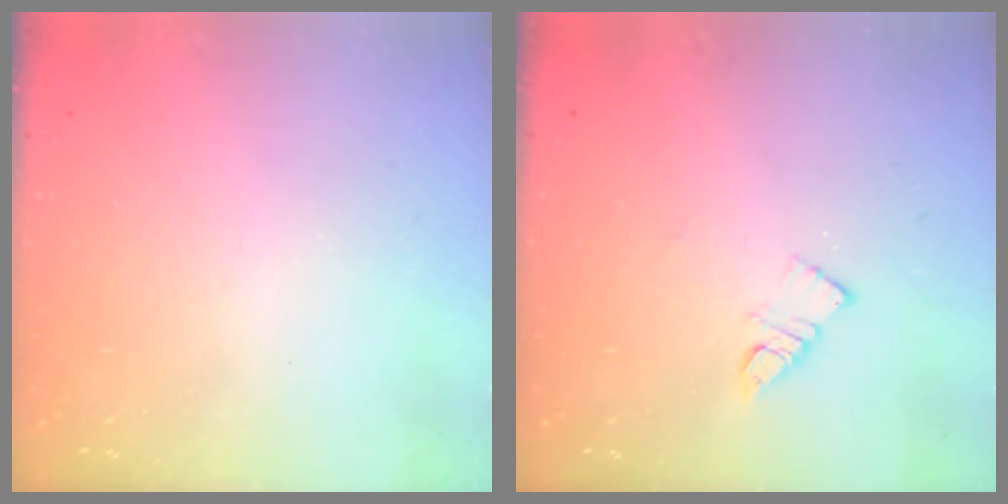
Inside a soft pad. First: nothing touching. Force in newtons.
{"total": 4.9, "press": 4.9, "slide": 0.2}